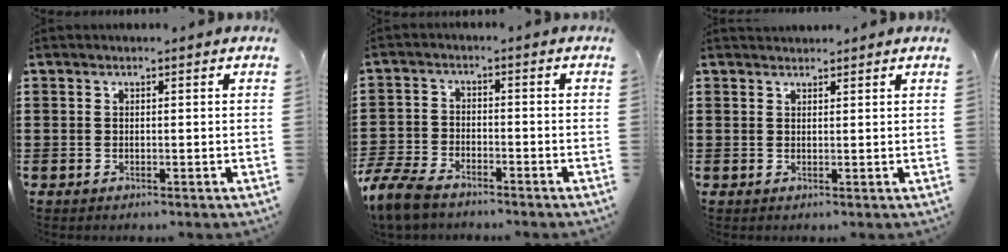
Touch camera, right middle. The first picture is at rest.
{"total": 5.9, "force": [-5.2, 1.8, 2.3], "torque": [-0.075, -0.001, -0.109]}
{"total": 1.3, "force": [1.3, 0.1, 0.0], "torque": [-0.003, 0.000, 0.025]}